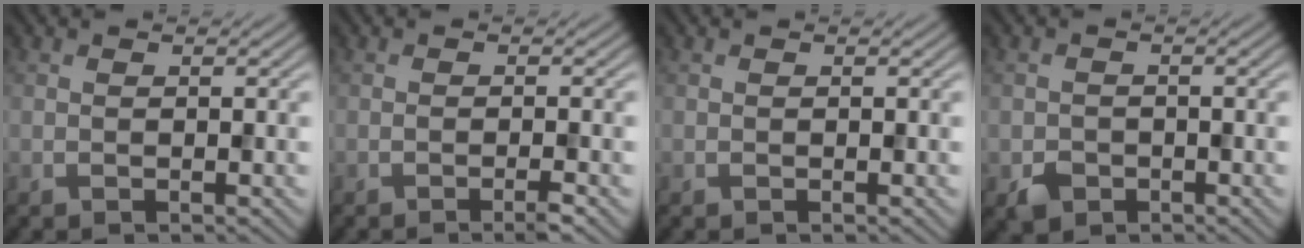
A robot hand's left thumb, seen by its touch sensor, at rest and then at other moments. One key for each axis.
{"total": 1.6, "fx": -0.9, "fy": 0.0, "fz": 1.4, "tx": -0.020, "ty": 0.006, "tz": -0.022}
{"total": 0.0}
{"total": 2.3, "fx": -1.3, "fy": 1.8, "fz": 0.7, "tx": -0.012, "ty": -0.008, "tz": -0.029}